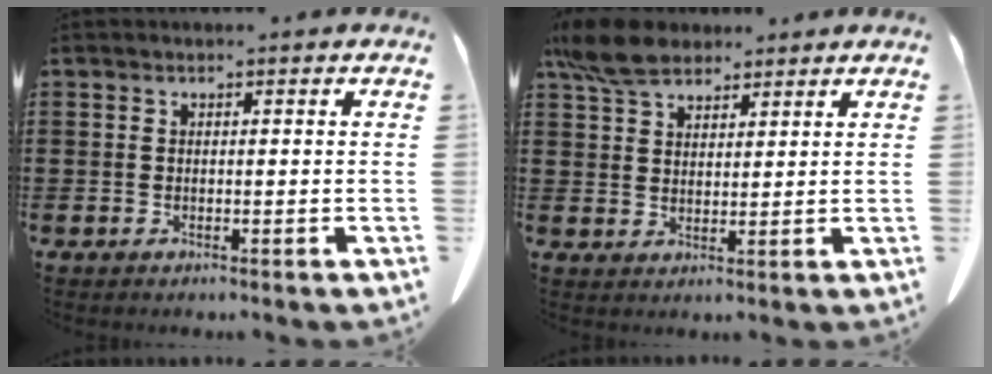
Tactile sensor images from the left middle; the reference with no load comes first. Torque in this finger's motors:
{"motor_torque": [1.04, 0.84, 0.40, 0.14]}